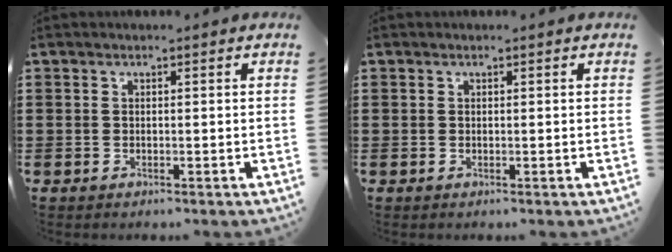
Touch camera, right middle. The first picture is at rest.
{"total": 0.0}